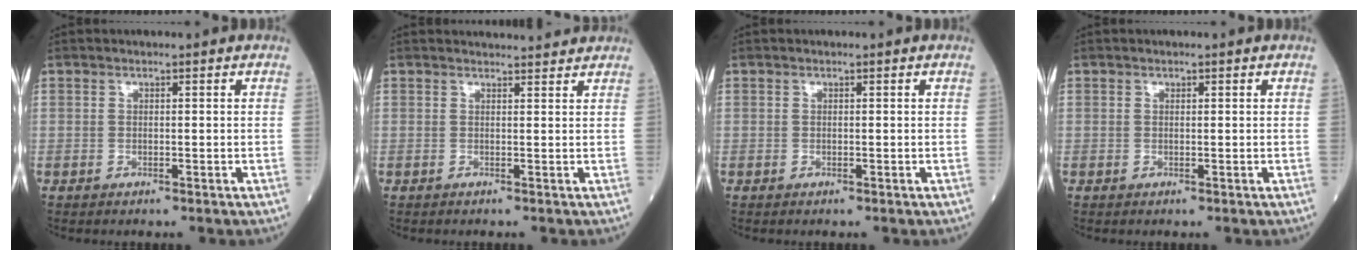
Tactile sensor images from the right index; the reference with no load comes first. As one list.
[{"total": 5.0, "force": [5.0, 0.2, 0.7], "torque": [-0.012, 0.025, 0.048]}, {"total": 0.0}, {"total": 0.0}]